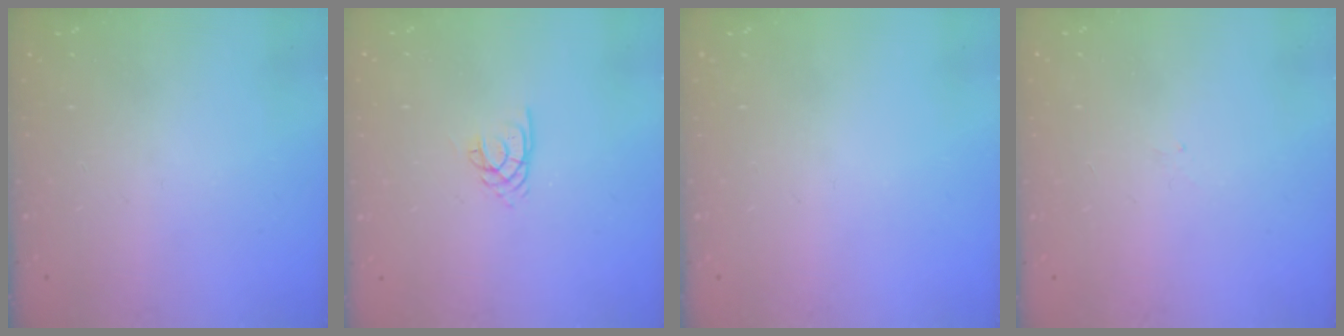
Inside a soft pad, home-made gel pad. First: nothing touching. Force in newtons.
{"total": 1.9, "press": 1.8, "slide": 0.3}
{"total": 0.0}
{"total": 1.3, "press": 1.2, "slide": 0.5}